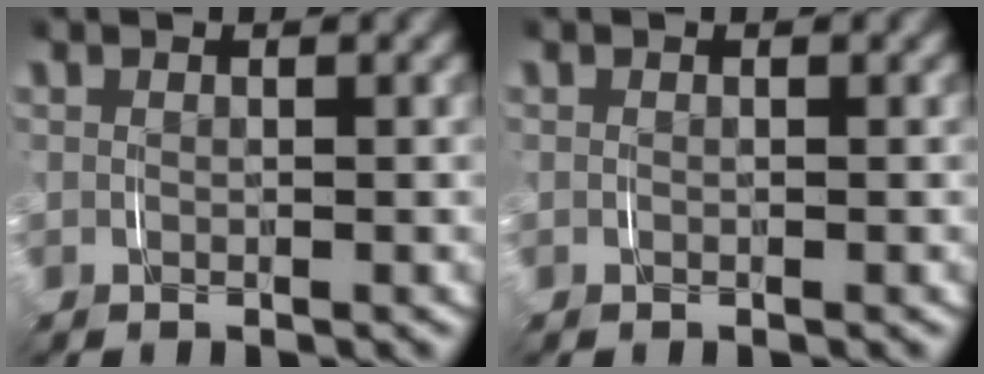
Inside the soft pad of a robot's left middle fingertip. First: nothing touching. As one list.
[{"total": 0.0}]